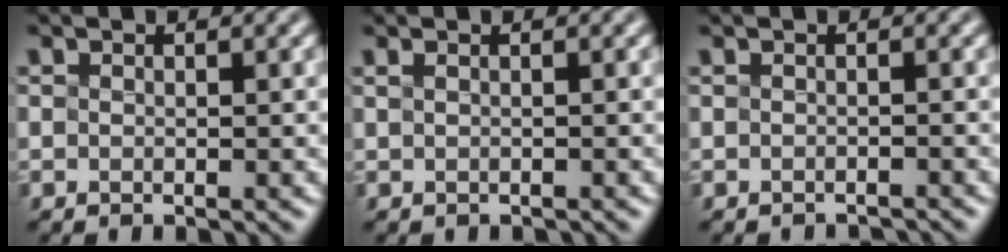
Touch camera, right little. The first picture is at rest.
{"total": 0.8, "force": [0.3, 0.4, 0.7], "torque": [-0.006, 0.001, -0.002]}
{"total": 1.6, "force": [-1.5, -0.1, 0.4], "torque": [0.003, -0.012, -0.022]}